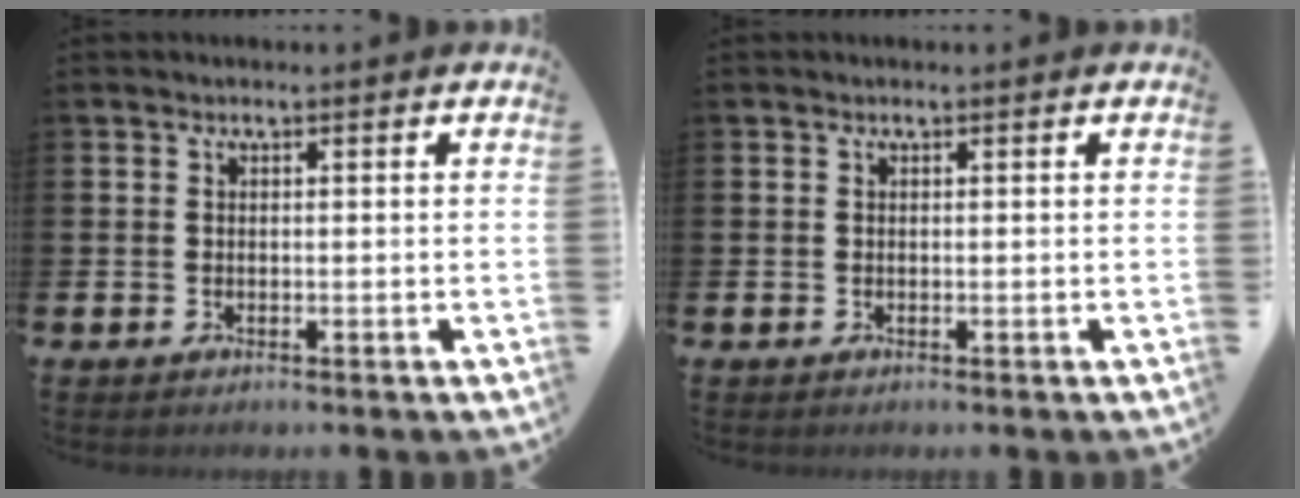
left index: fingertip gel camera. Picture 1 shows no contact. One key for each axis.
{"total": 0.0}